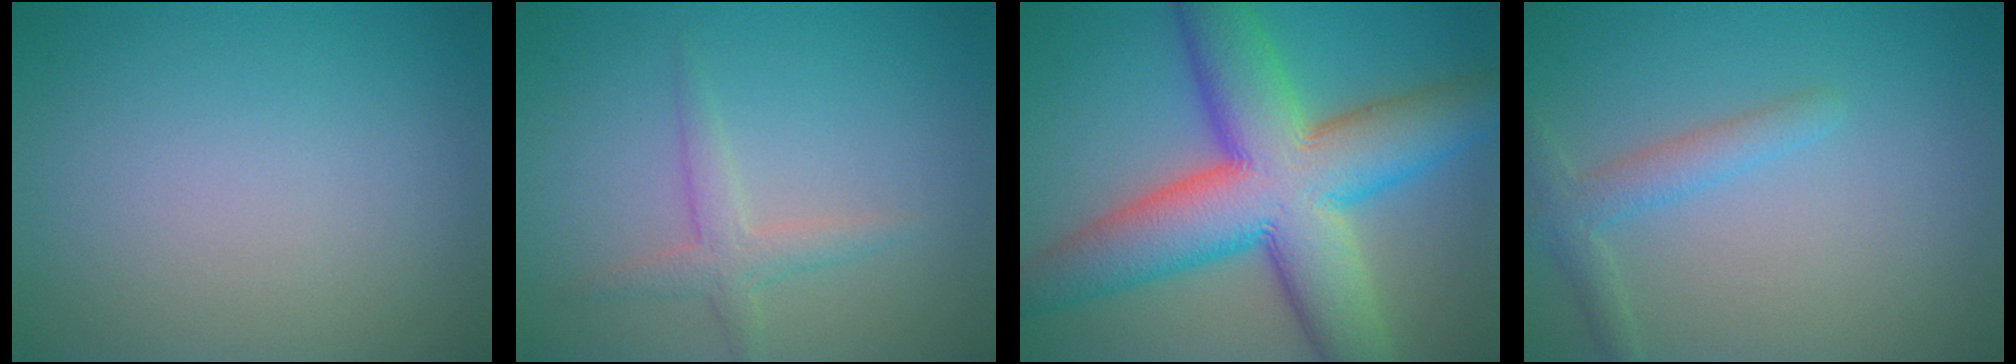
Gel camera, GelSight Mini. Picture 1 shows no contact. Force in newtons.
{"total": 2.1, "press": 2.1, "slide": 0.1}
{"total": 13.9, "press": 13.9, "slide": 0.5}
{"total": 2.3, "press": 2.3, "slide": 0.1}